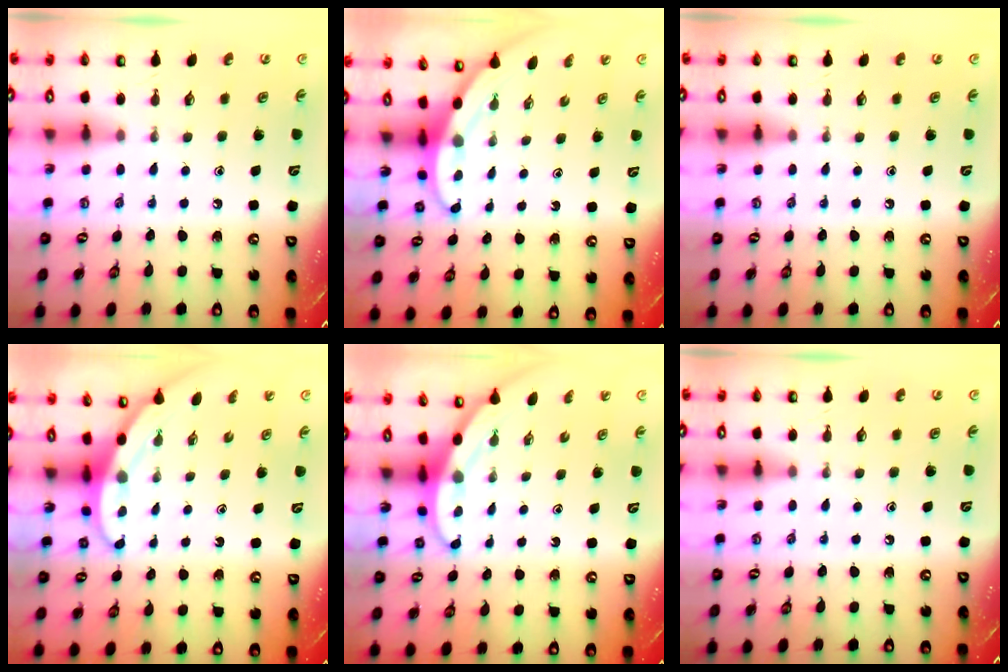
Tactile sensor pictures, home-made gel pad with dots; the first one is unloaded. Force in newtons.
{"total": 3.6, "press": 3.6, "slide": 0.2}
{"total": 0.0}
{"total": 3.6, "press": 3.6, "slide": 0.2}
{"total": 3.6, "press": 3.6, "slide": 0.2}
{"total": 0.0}